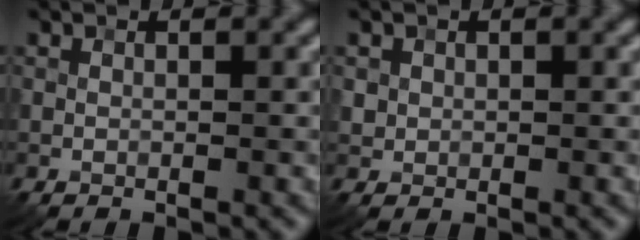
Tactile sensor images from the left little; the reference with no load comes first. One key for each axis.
{"total": 0.9, "fx": 0.2, "fy": 0.9, "fz": 0.0, "tx": 0.007, "ty": -0.005, "tz": 0.004}